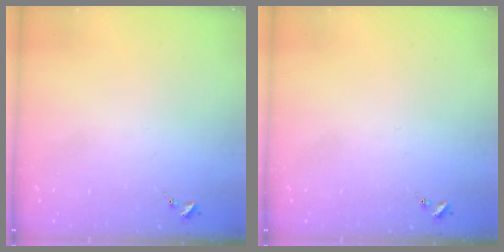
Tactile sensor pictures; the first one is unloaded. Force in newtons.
{"total": 0.0}